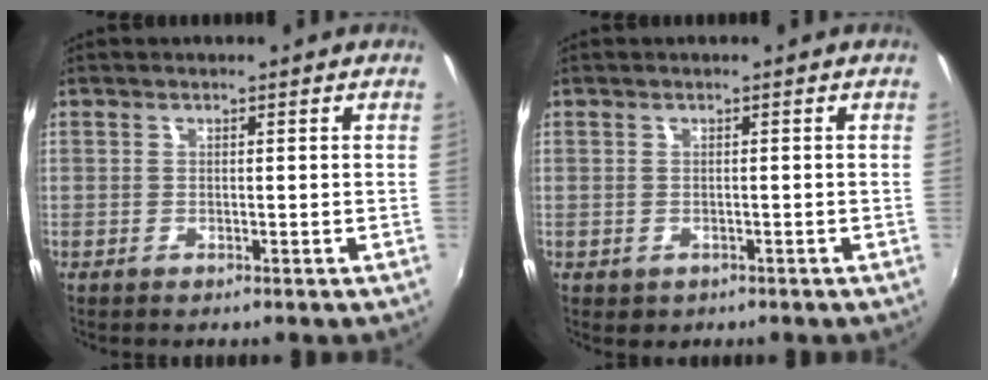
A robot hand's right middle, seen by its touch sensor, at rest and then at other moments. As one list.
[{"total": 1.4, "force": [-0.4, 1.2, 0.5], "torque": [-0.010, -0.004, -0.004]}]